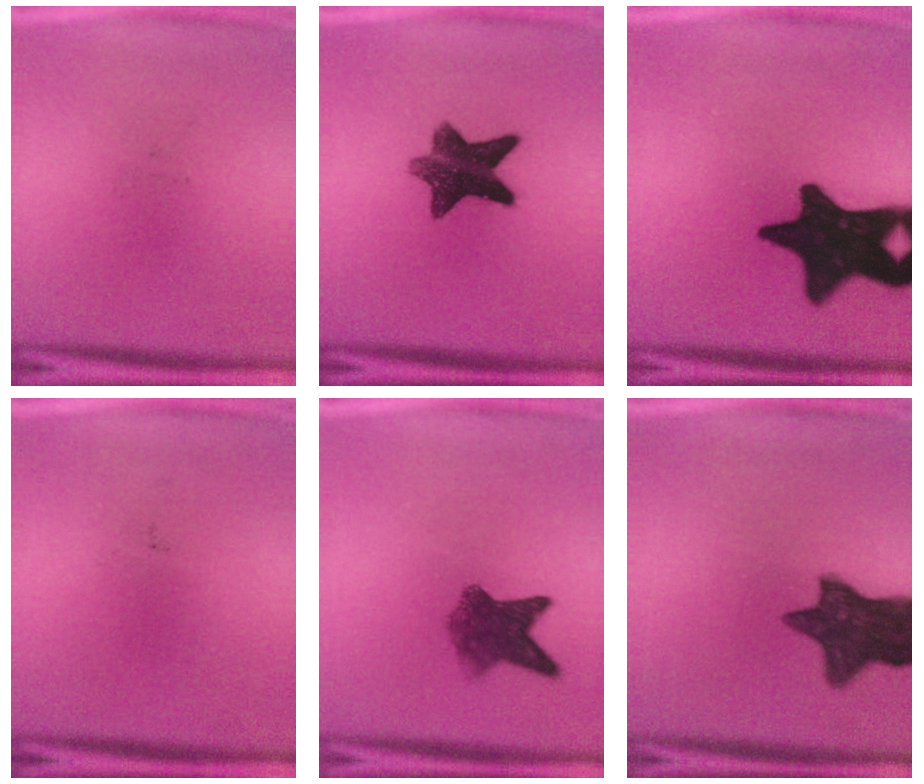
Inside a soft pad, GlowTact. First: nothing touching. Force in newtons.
{"total": 10.7}
{"total": 19.2}
{"total": 0.0}
{"total": 6.3}
{"total": 12.7}